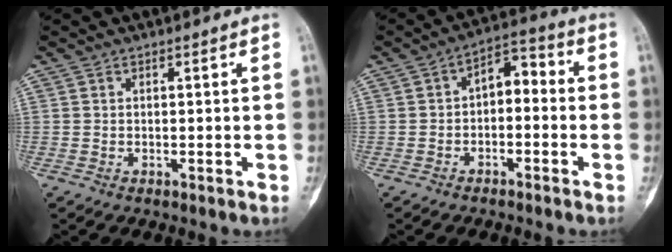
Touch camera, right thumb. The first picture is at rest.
{"total": 6.7, "force": [-0.8, 4.1, 5.2], "torque": [-0.057, 0.039, -0.028]}